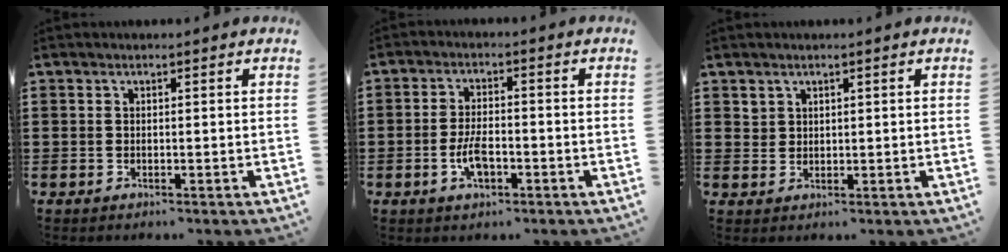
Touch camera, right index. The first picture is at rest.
{"total": 4.8, "force": [-1.6, 2.0, 4.0], "torque": [-0.089, -0.001, -0.034]}
{"total": 1.8, "force": [1.5, 1.1, 0.1], "torque": [-0.006, 0.002, 0.029]}